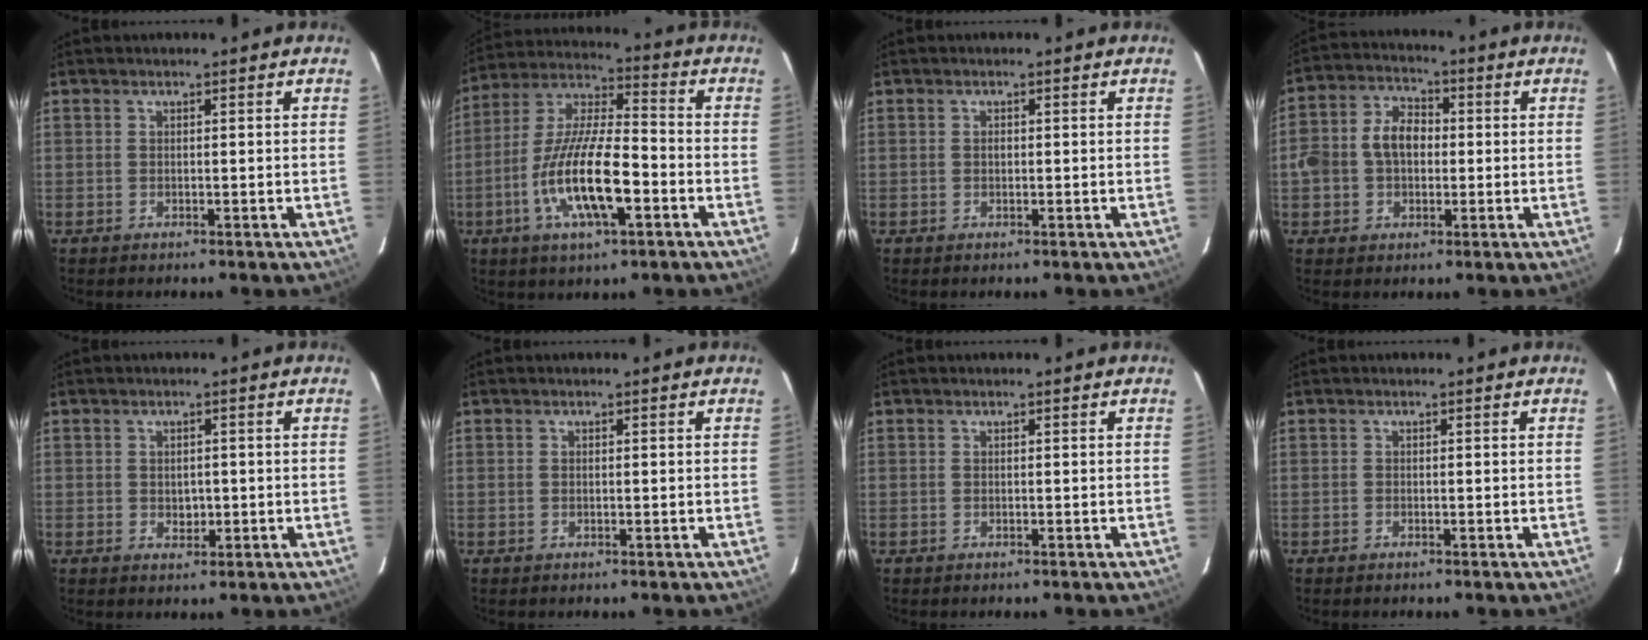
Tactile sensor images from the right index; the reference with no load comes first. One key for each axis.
{"total": 16.2, "fx": -5.5, "fy": 4.7, "fz": 14.5, "tx": -0.292, "ty": -0.011, "tz": -0.104}
{"total": 0.6, "fx": 0.0, "fy": 0.4, "fz": 0.3, "tx": -0.005, "ty": 0.003, "tz": -0.001}
{"total": 8.9, "fx": -0.3, "fy": 6.6, "fz": 6.0, "tx": -0.123, "ty": 0.026, "tz": -0.005}
{"total": 2.4, "fx": -0.2, "fy": 2.0, "fz": 1.2, "tx": -0.017, "ty": 0.000, "tz": 0.002}
{"total": 0.0}
{"total": 0.0}
{"total": 0.0}